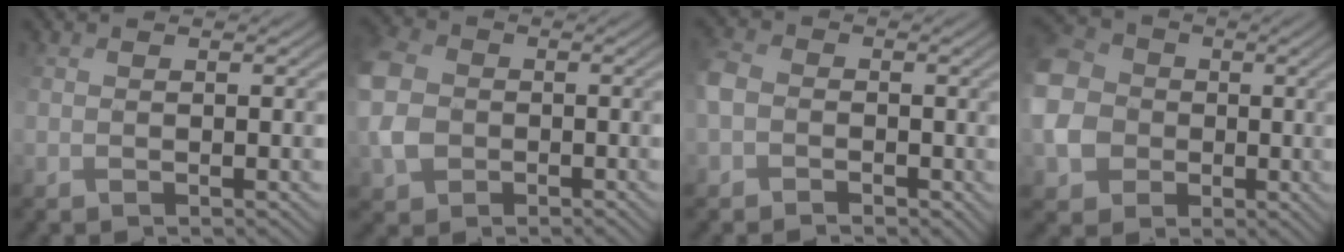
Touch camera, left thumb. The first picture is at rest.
{"total": 5.3, "force": [-0.5, 4.6, 2.6], "torque": [-0.083, 0.005, -0.023]}
{"total": 2.6, "force": [-0.9, 2.2, 0.9], "torque": [-0.034, 0.008, -0.029]}
{"total": 9.6, "force": [-0.5, 8.8, 4.0], "torque": [-0.145, -0.012, -0.018]}